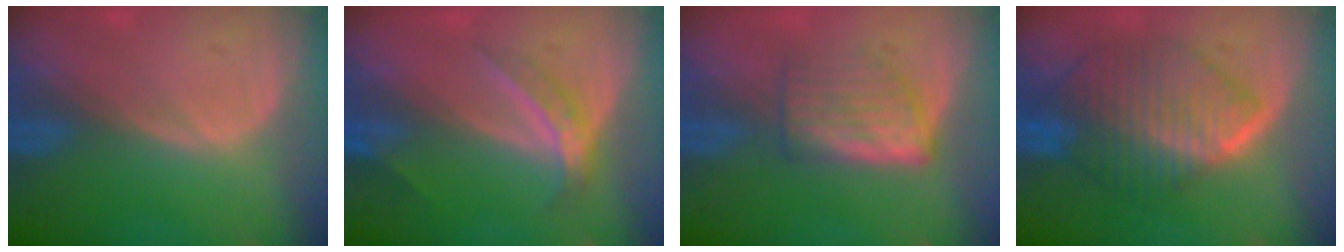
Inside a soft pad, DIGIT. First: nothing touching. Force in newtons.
{"total": 4.6, "press": 4.1, "slide": 2.1}
{"total": 5.9, "press": 5.4, "slide": 2.4}
{"total": 9.3, "press": 9.3, "slide": 0.6}